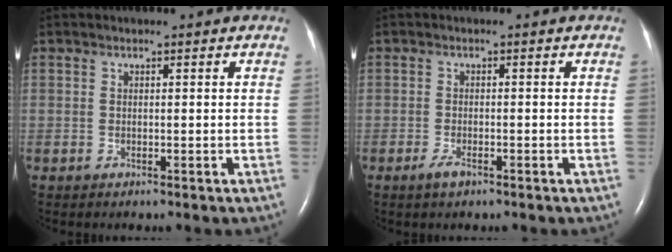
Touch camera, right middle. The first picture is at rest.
{"total": 1.9, "force": [-1.2, 0.6, 1.3], "torque": [-0.033, -0.003, -0.021]}